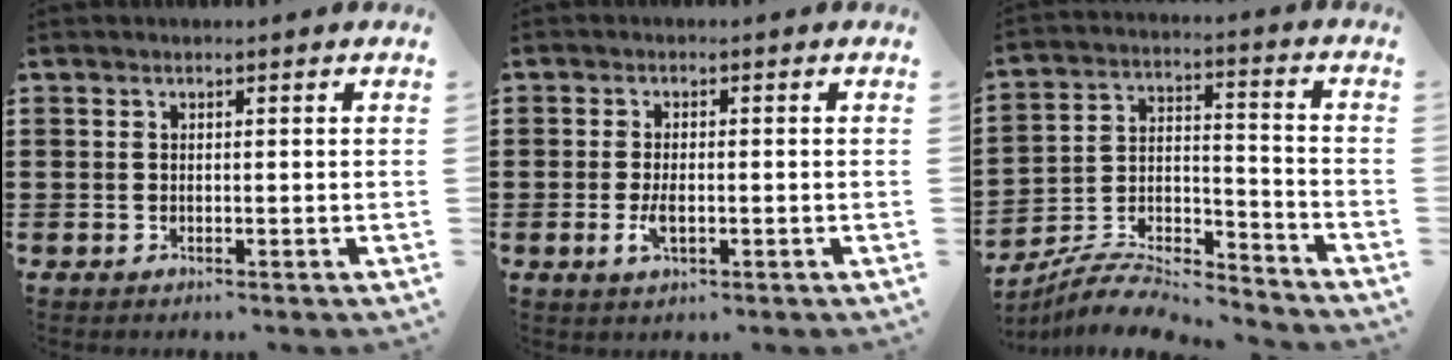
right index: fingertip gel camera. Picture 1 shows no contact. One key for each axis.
{"total": 3.0, "fx": -0.8, "fy": 1.1, "fz": 2.6, "tx": -0.061, "ty": -0.005, "tz": -0.017}
{"total": 7.9, "fx": -7.4, "fy": 1.3, "fz": 2.2, "tx": -0.041, "ty": 0.009, "tz": -0.148}